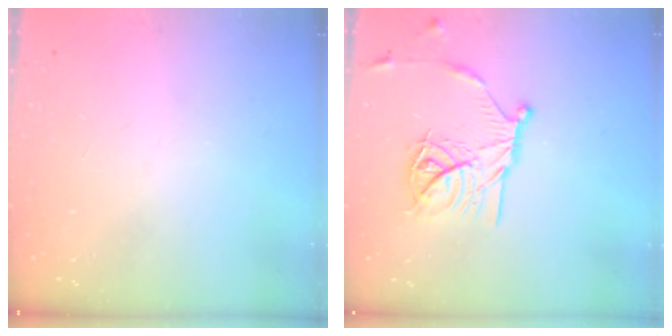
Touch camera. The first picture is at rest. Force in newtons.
{"total": 17.0, "press": 17.0, "slide": 1.0}